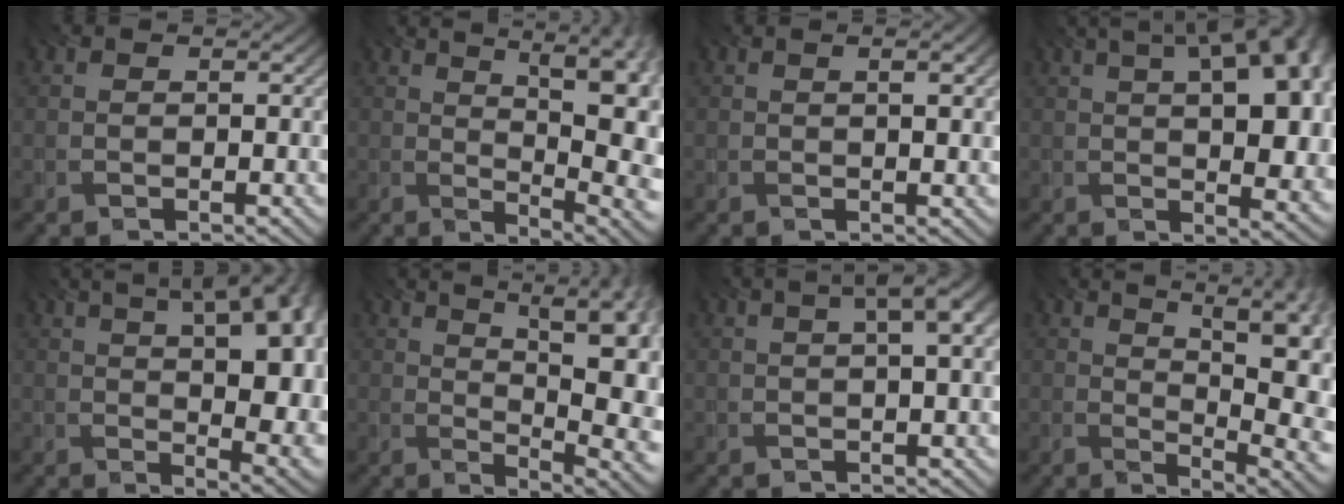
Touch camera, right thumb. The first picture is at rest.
{"total": 13.3, "force": [2.8, 5.3, 11.9], "torque": [-0.147, 0.044, 0.045]}
{"total": 2.2, "force": [0.7, 0.1, 2.1], "torque": [-0.030, -0.002, 0.014]}
{"total": 16.8, "force": [4.9, 7.0, 14.5], "torque": [-0.186, 0.042, 0.073]}
{"total": 18.4, "force": [5.6, 7.8, 15.7], "torque": [-0.196, 0.041, 0.093]}
{"total": 15.1, "force": [3.9, 6.2, 13.2], "torque": [-0.165, 0.047, 0.059]}
{"total": 4.5, "force": [1.3, 0.7, 4.3], "torque": [-0.060, 0.014, 0.021]}
{"total": 12.1, "force": [2.6, 4.7, 10.8], "torque": [-0.140, 0.040, 0.046]}